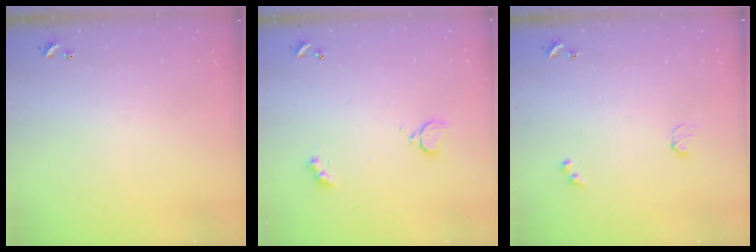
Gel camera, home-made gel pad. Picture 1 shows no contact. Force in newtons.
{"total": 2.9, "press": 2.9, "slide": 0.6}
{"total": 2.9, "press": 2.9, "slide": 0.5}